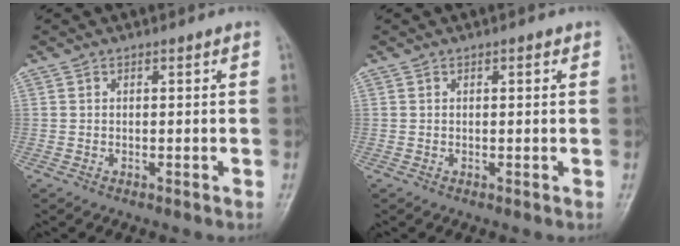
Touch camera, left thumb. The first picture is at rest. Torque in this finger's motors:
{"motor_torque": [-0.23, -0.03, -0.26, 0.03, 0.03]}